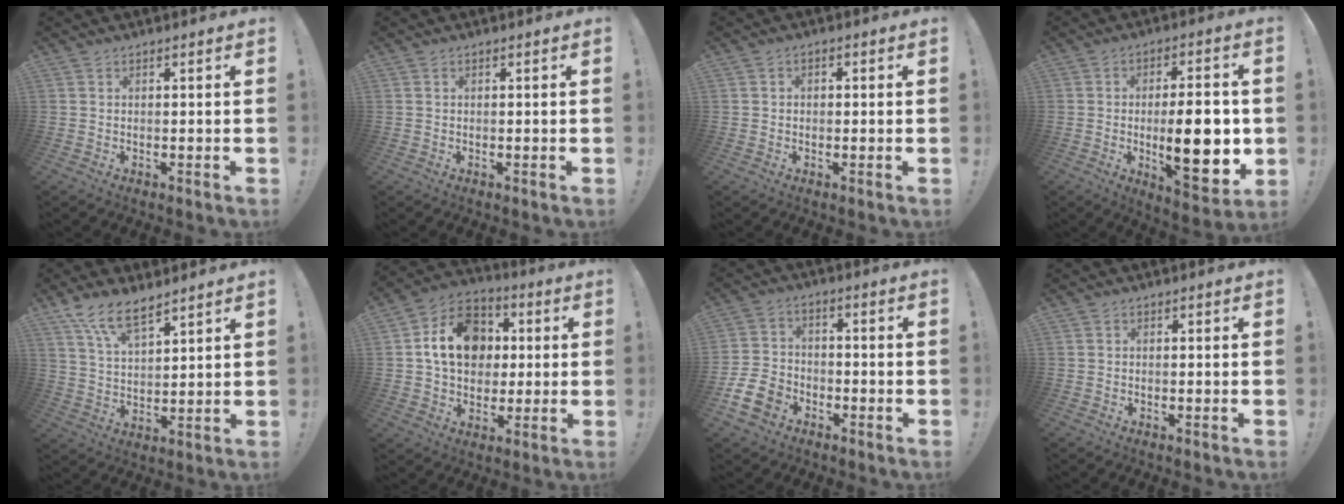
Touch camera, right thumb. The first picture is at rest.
{"total": 0.0}
{"total": 1.6, "force": [-0.7, 1.3, 0.7], "torque": [-0.012, 0.008, -0.013]}
{"total": 18.0, "force": [-2.0, 6.2, 16.8], "torque": [-0.249, -0.011, -0.030]}
{"total": 9.9, "force": [7.6, 3.6, 5.2], "torque": [-0.106, -0.039, 0.146]}
{"total": 16.7, "force": [3.0, 13.4, 9.6], "torque": [-0.125, 0.008, 0.065]}
{"total": 11.1, "force": [-6.1, 7.8, 5.0], "torque": [-0.098, 0.039, -0.110]}
{"total": 0.6, "force": [-0.3, 0.5, 0.2], "torque": [-0.005, 0.002, -0.006]}